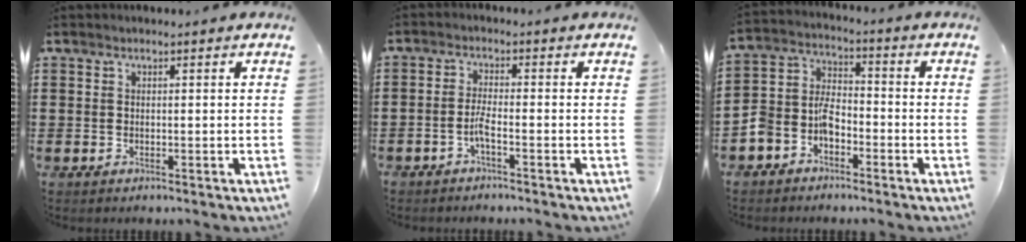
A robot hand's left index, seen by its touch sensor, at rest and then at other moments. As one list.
[{"total": 2.6, "force": [-1.5, 0.3, 2.1], "torque": [-0.055, -0.003, -0.032]}, {"total": 5.7, "force": [-3.9, 3.4, 2.4], "torque": [-0.068, 0.009, -0.081]}]